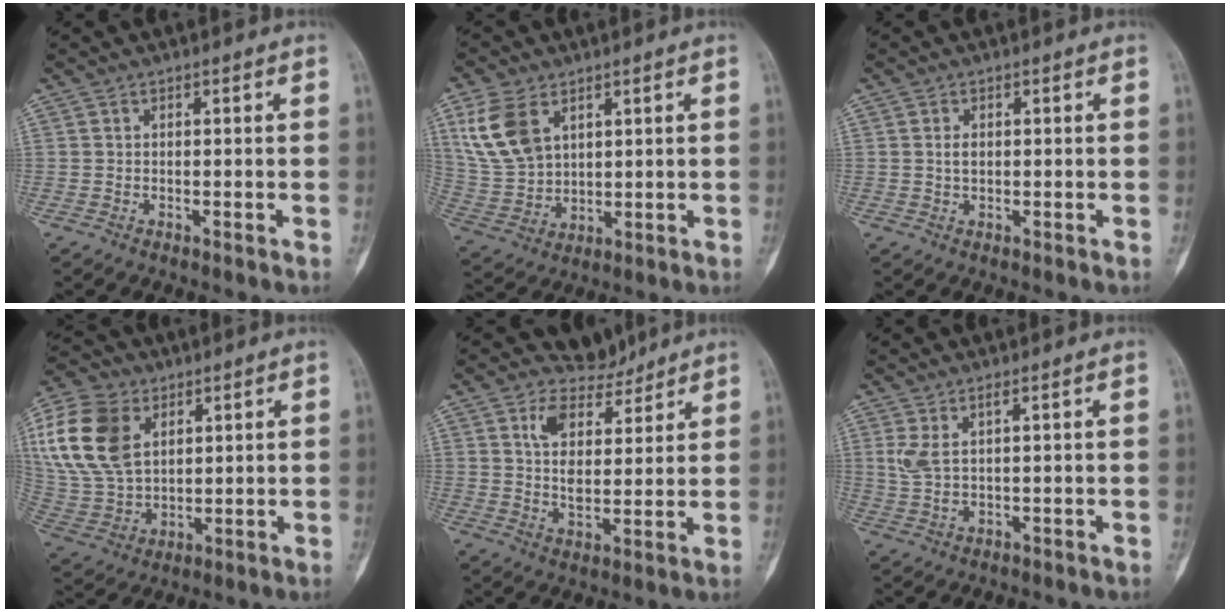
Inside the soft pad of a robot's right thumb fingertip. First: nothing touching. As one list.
[{"total": 11.7, "force": [5.3, 7.5, 7.3], "torque": [-0.142, -0.012, 0.119]}, {"total": 1.6, "force": [0.2, 1.0, 1.3], "torque": [-0.020, 0.000, 0.004]}, {"total": 18.5, "force": [6.3, 12.6, 11.9], "torque": [-0.241, -0.010, 0.127]}, {"total": 8.1, "force": [6.1, 4.4, 2.8], "torque": [-0.029, -0.045, 0.116]}, {"total": 4.0, "force": [1.4, 0.9, 3.6], "torque": [-0.092, -0.007, 0.040]}]